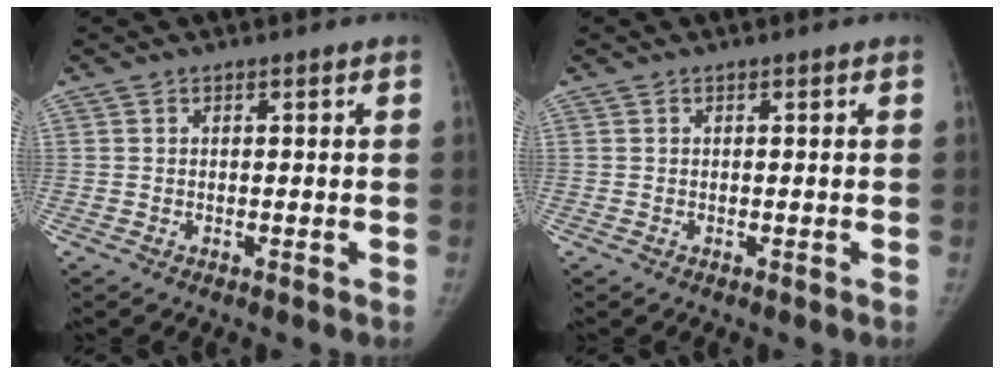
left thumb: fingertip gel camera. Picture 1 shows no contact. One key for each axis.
{"total": 0.0}